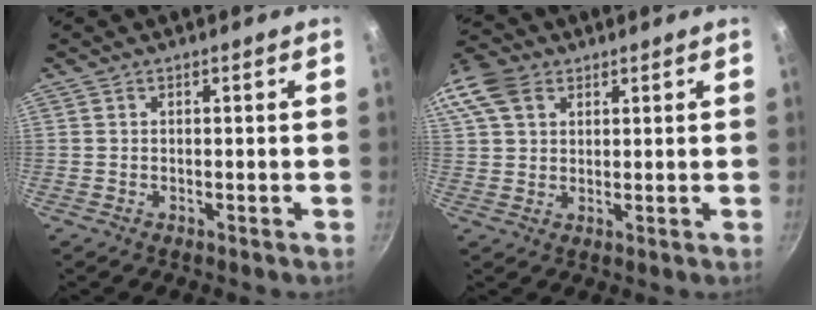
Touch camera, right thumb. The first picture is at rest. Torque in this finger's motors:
{"motor_torque": [-0.76, 1.00, 0.28, -0.20, 0.09]}